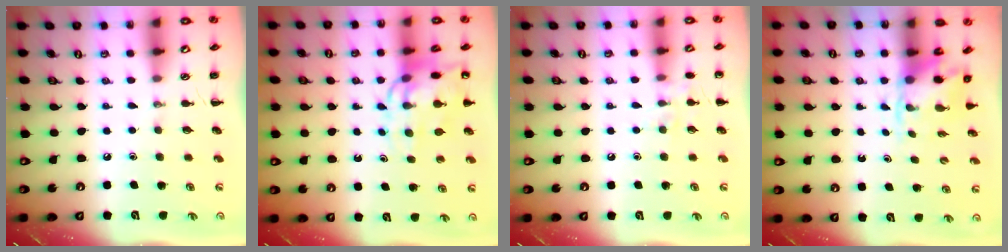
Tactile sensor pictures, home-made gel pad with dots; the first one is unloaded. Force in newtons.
{"total": 11.4, "press": 11.0, "slide": 3.1}
{"total": 6.3, "press": 6.2, "slide": 1.2}
{"total": 4.8, "press": 4.7, "slide": 0.4}